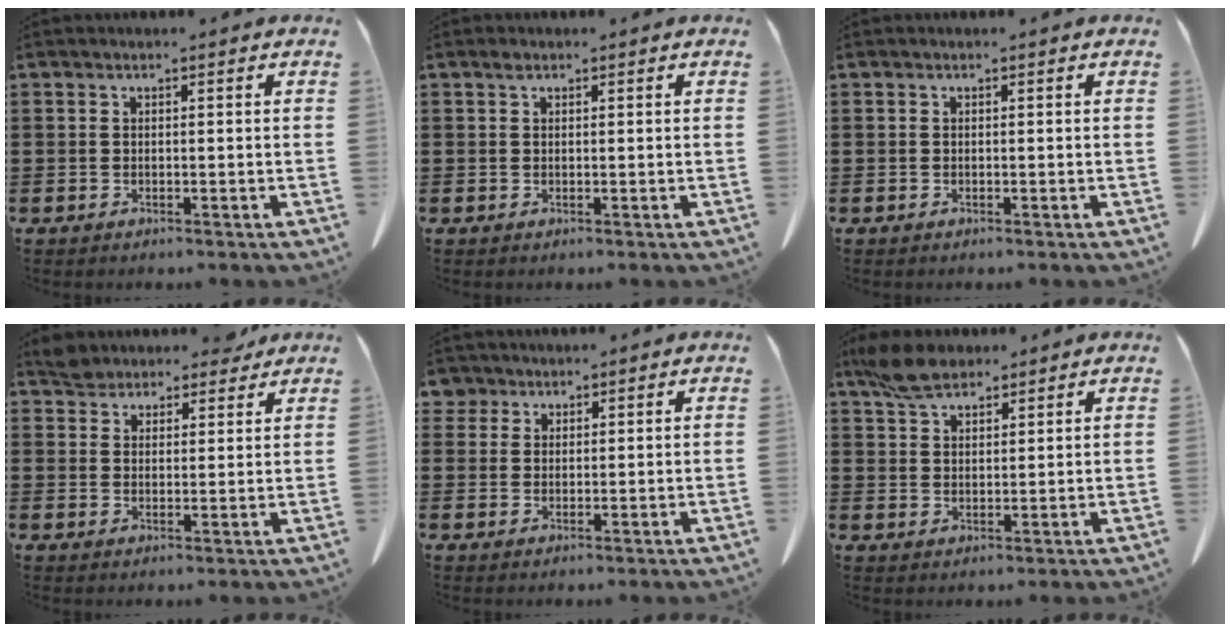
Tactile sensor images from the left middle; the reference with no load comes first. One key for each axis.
{"total": 0.7, "fx": 0.5, "fy": 0.4, "fz": 0.3, "tx": -0.008, "ty": 0.002, "tz": 0.010}
{"total": 0.0}
{"total": 5.2, "fx": 4.9, "fy": 1.7, "fz": 0.7, "tx": -0.024, "ty": -0.010, "tz": 0.095}
{"total": 3.6, "fx": 2.6, "fy": 2.5, "fz": 0.6, "tx": -0.019, "ty": 0.007, "tz": 0.048}
{"total": 5.8, "fx": 4.7, "fy": 2.3, "fz": 2.5, "tx": -0.064, "ty": 0.000, "tz": 0.090}